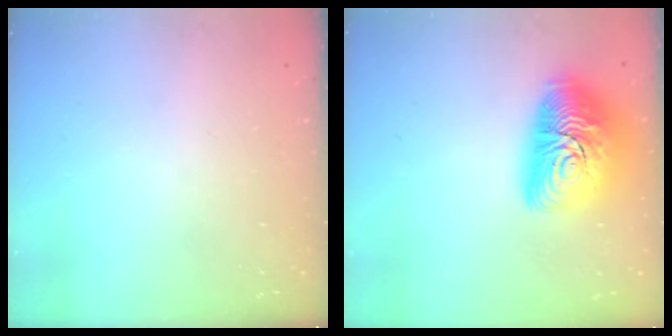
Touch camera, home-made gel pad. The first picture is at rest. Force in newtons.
{"total": 19.1, "press": 19.1, "slide": 1.5}